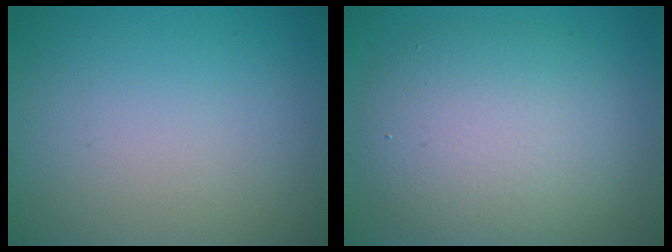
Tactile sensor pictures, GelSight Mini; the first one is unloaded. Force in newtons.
{"total": 7.6, "press": 7.6, "slide": 0.4}